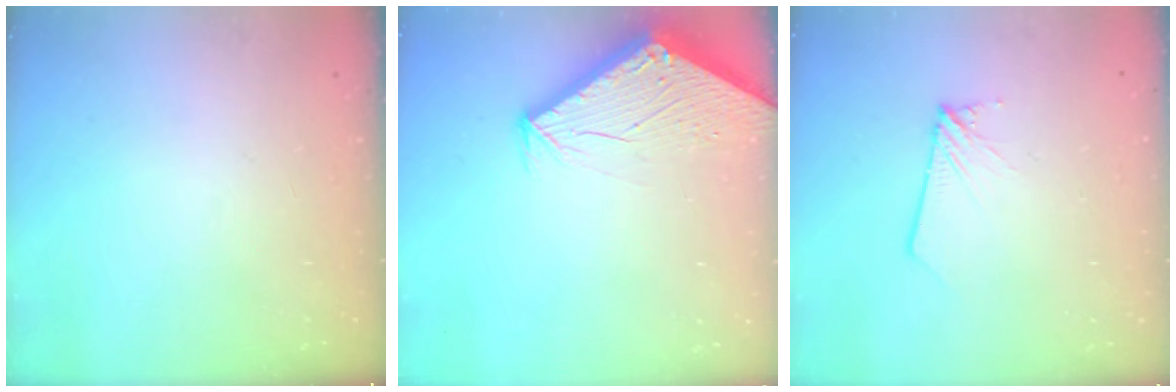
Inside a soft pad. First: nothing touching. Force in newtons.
{"total": 2.5, "press": 2.5, "slide": 0.1}
{"total": 2.1, "press": 2.1, "slide": 0.2}